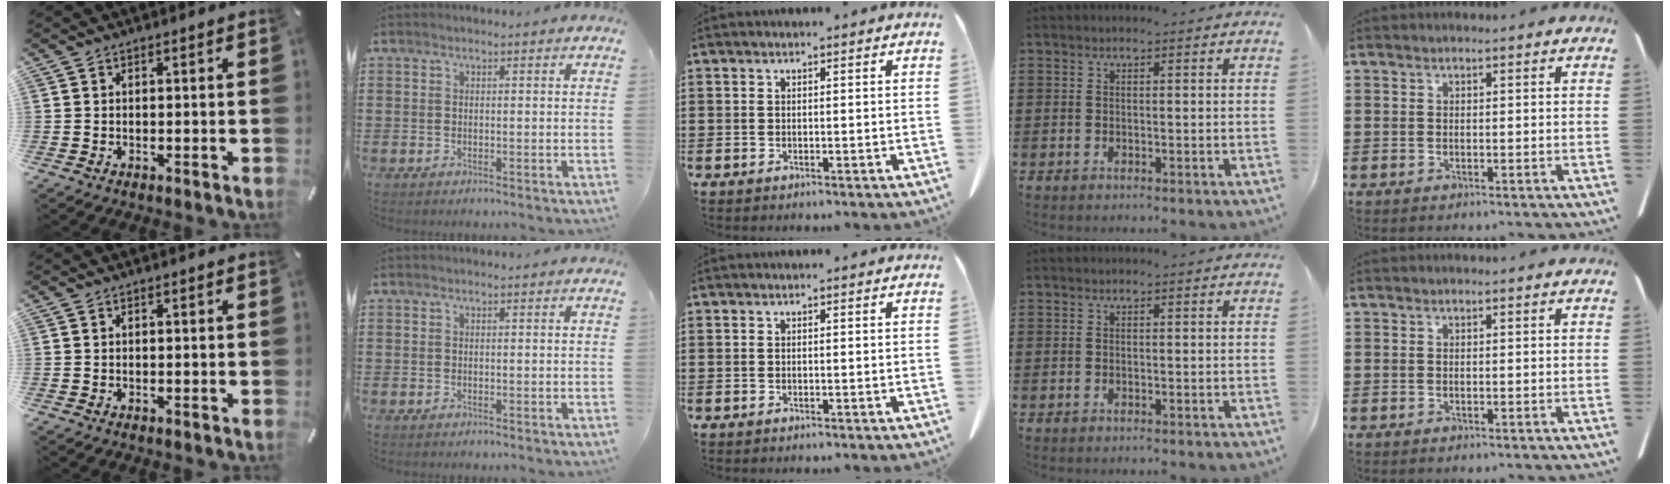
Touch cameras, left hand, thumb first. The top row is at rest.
{}